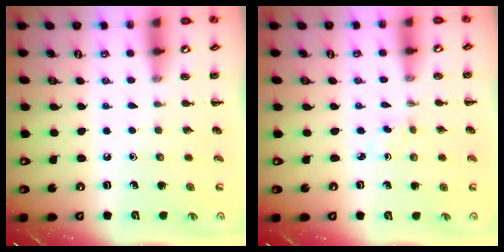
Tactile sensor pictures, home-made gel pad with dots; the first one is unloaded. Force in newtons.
{"total": 1.3, "press": 1.1, "slide": 0.7}